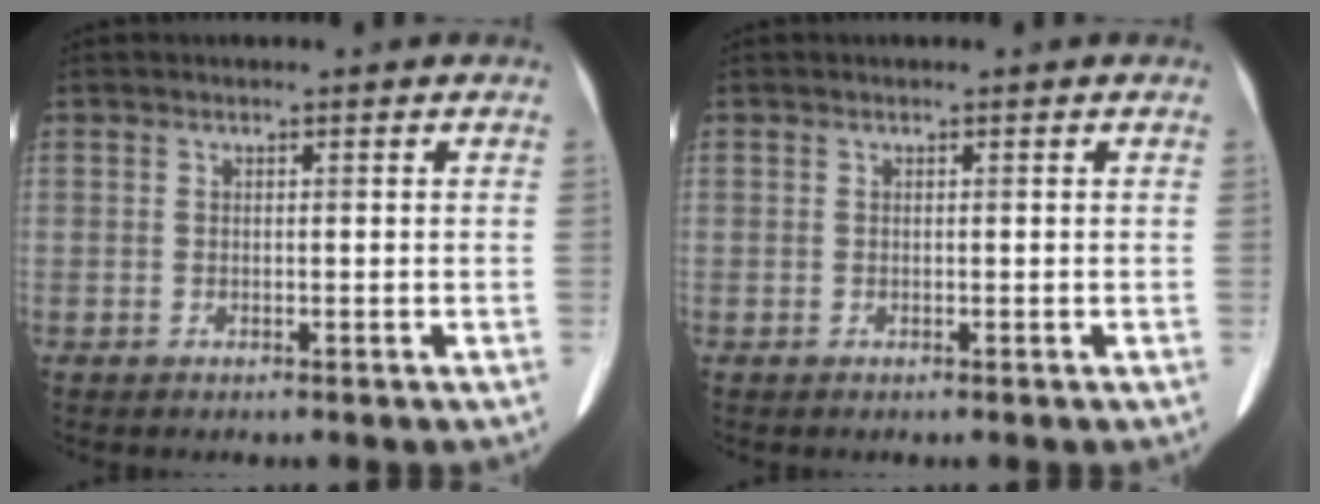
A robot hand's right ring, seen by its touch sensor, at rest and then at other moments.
{"total": 0.0}